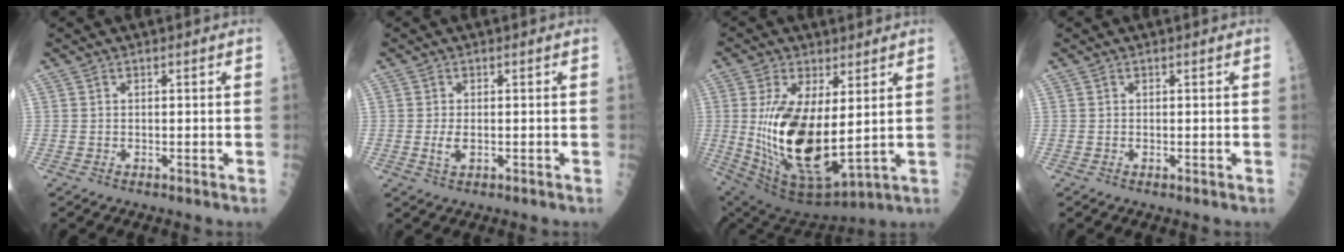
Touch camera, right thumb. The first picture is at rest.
{"total": 2.4, "force": [-0.4, 1.1, 2.1], "torque": [-0.040, -0.002, -0.005]}
{"total": 20.6, "force": [1.0, 8.9, 18.5], "torque": [-0.361, -0.031, 0.044]}
{"total": 0.0}